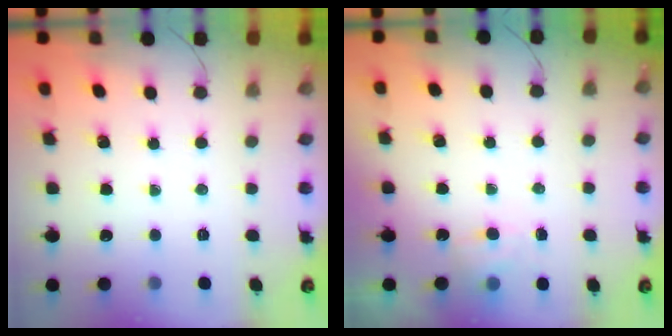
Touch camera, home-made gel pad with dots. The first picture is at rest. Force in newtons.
{"total": 3.9, "press": 3.6, "slide": 1.3}